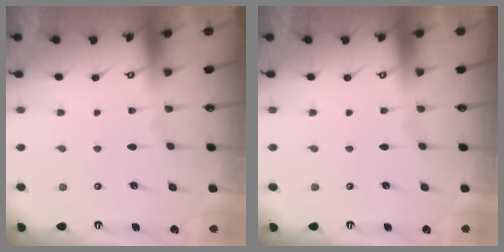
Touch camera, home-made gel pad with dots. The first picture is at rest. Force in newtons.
{"total": 0.0}